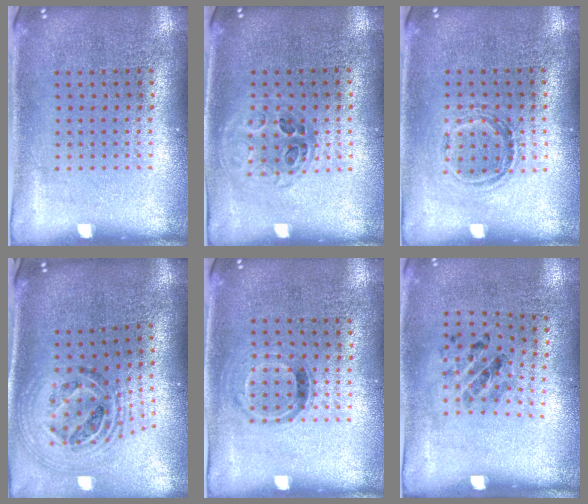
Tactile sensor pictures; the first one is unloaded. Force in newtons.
{"total": 1.1, "press": 1.0, "slide": 0.5}
{"total": 1.1, "press": 0.9, "slide": 0.6}
{"total": 1.7, "press": 1.4, "slide": 0.9}
{"total": 0.9, "press": 0.7, "slide": 0.6}
{"total": 1.3, "press": 0.7, "slide": 1.2}